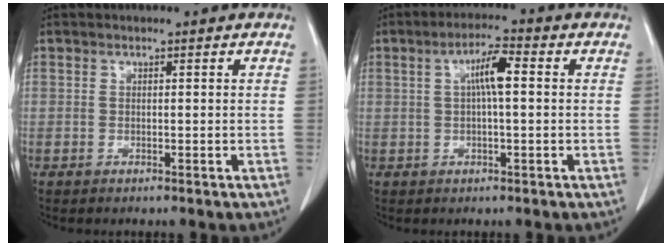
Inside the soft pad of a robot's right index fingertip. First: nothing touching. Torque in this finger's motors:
{"motor_torque": [0.82, 0.06, 0.17, 0.05]}